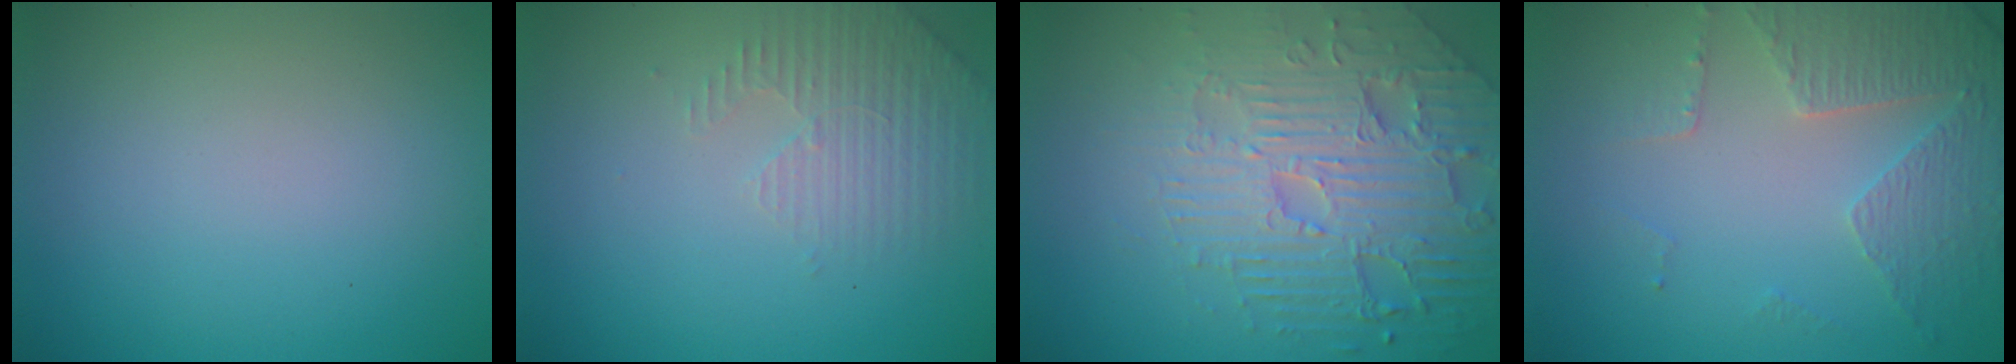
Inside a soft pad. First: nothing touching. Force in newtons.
{"total": 2.8, "press": 2.7, "slide": 0.8}
{"total": 7.1, "press": 5.5, "slide": 4.6}
{"total": 4.8, "press": 3.5, "slide": 3.2}